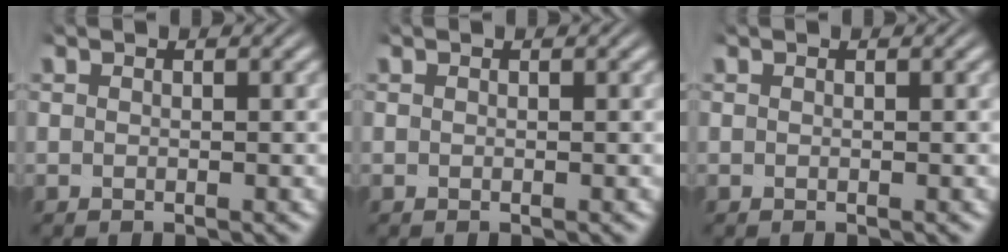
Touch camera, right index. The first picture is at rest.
{"total": 0.0}
{"total": 0.0}